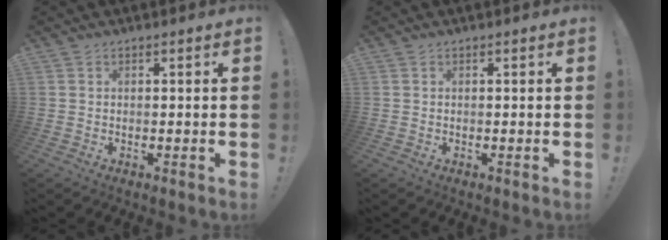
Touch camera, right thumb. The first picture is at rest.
{"total": 0.0}